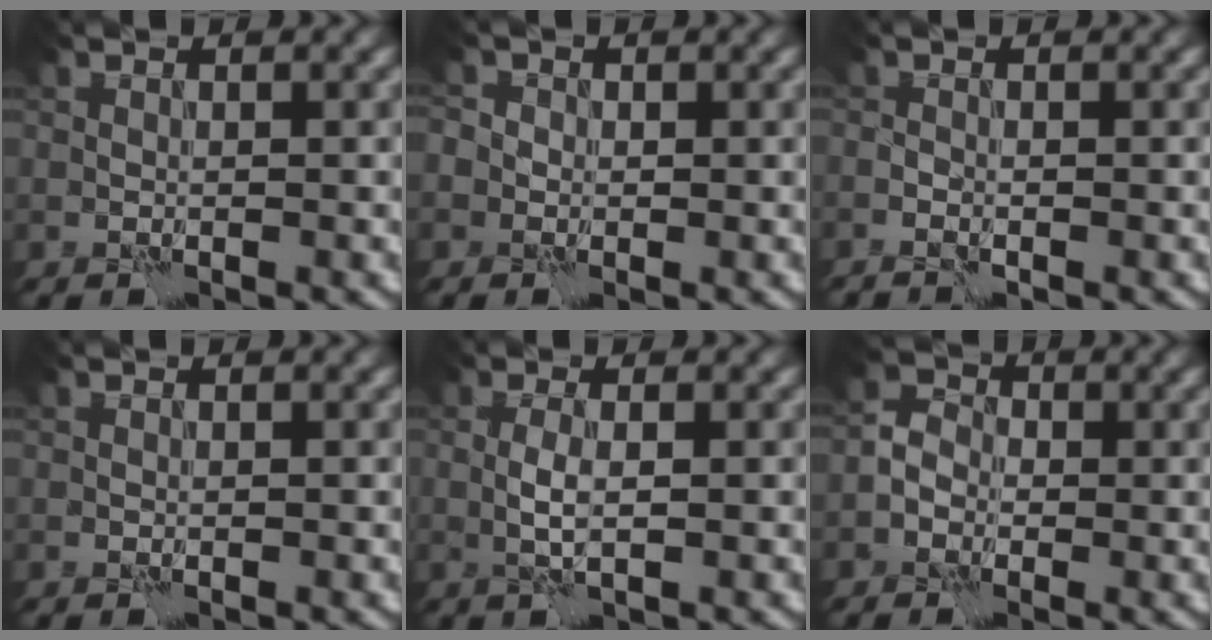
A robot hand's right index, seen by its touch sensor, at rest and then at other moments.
{"total": 1.6, "force": [0.2, 1.6, 0.3], "torque": [0.011, 0.011, -0.016]}
{"total": 0.6, "force": [-0.5, 0.2, 0.4], "torque": [-0.012, -0.002, -0.012]}
{"total": 0.0}
{"total": 1.8, "force": [0.1, 0.5, 1.7], "torque": [-0.040, 0.000, 0.002]}
{"total": 1.9, "force": [-0.9, 1.6, 0.6], "torque": [0.000, 0.010, -0.026]}